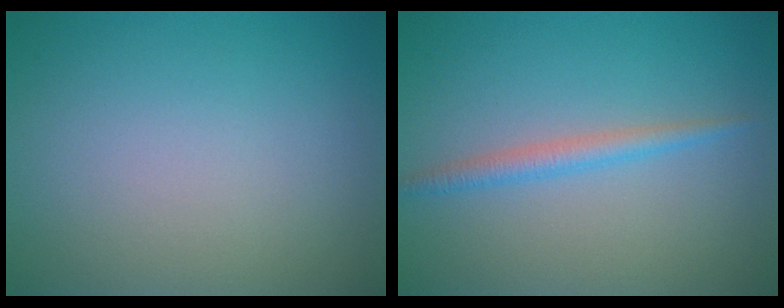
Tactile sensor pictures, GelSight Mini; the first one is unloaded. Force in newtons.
{"total": 1.9, "press": 1.9, "slide": 0.0}